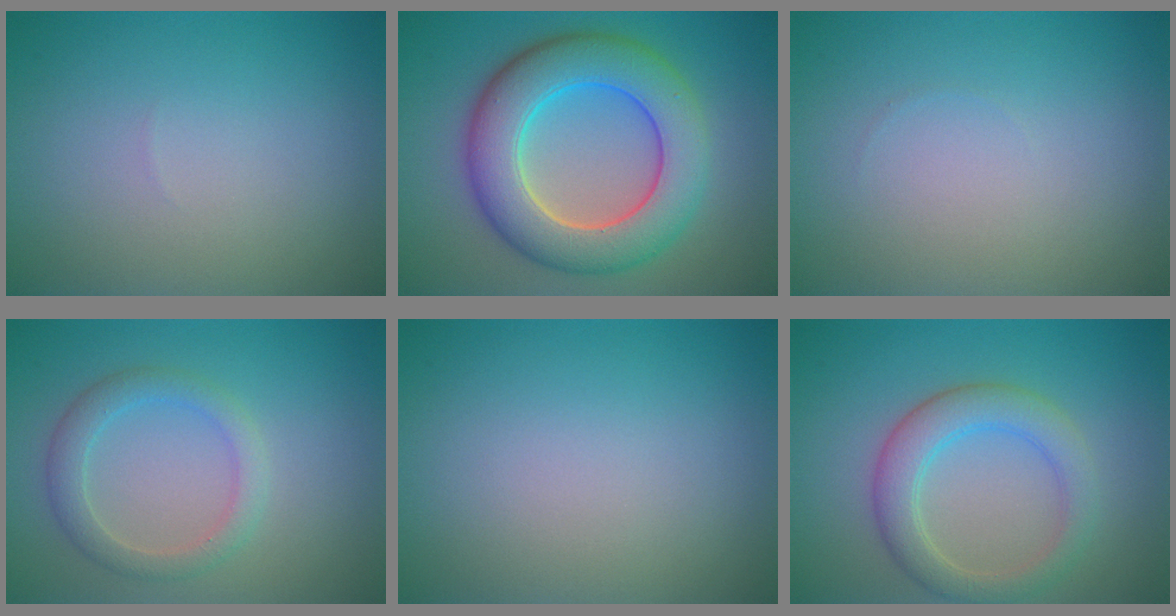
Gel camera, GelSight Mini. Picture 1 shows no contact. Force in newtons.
{"total": 9.3, "press": 9.3, "slide": 0.5}
{"total": 0.0}
{"total": 2.8, "press": 2.8, "slide": 0.1}
{"total": 0.0}
{"total": 4.1, "press": 4.1, "slide": 0.4}